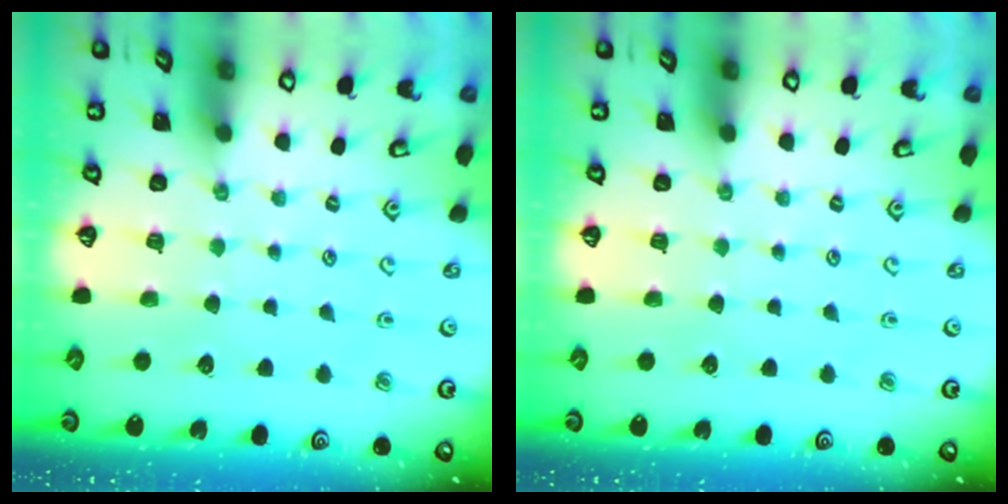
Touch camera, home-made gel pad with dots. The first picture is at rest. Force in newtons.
{"total": 0.0}